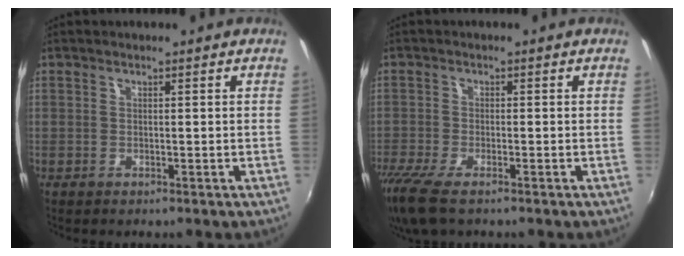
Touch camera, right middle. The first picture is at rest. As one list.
[{"total": 7.6, "force": [-5.6, 1.9, 4.9], "torque": [-0.120, -0.034, -0.106]}]